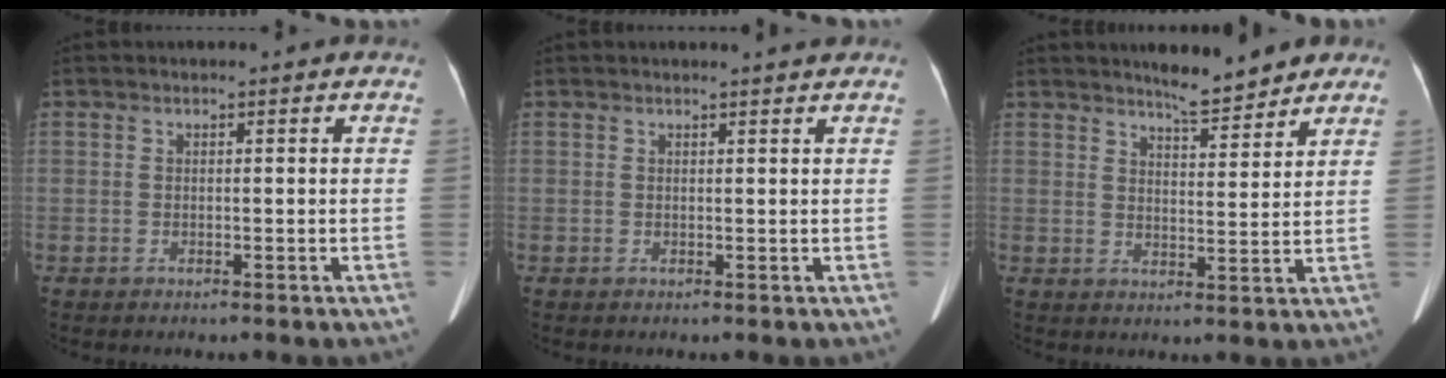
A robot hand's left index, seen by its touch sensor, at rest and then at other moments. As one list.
[{"total": 1.6, "force": [1.5, -0.4, 0.5], "torque": [-0.010, -0.002, 0.020]}, {"total": 6.3, "force": [5.6, 1.1, 2.7], "torque": [-0.042, -0.001, 0.084]}]